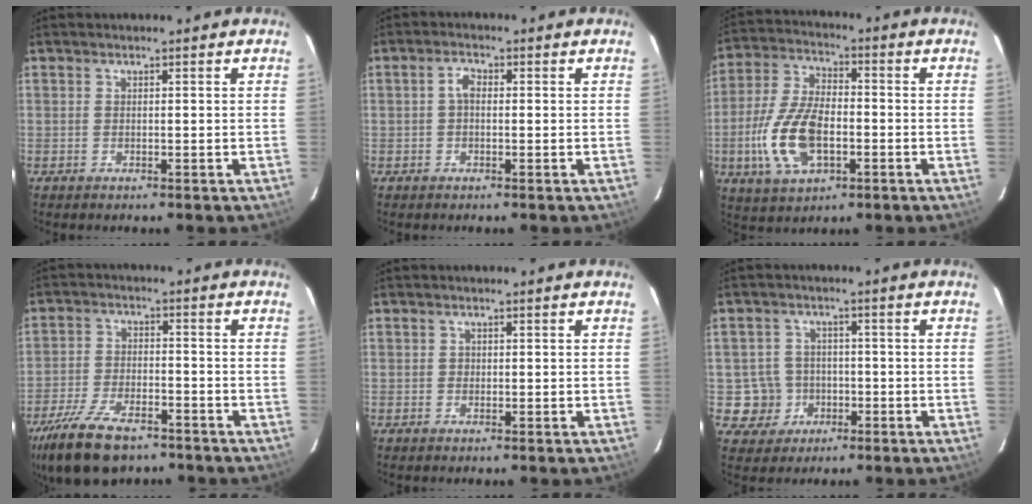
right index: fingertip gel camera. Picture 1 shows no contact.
{"total": 2.2, "force": [0.0, 1.3, 1.7], "torque": [-0.036, 0.010, -0.002]}
{"total": 14.5, "force": [-3.9, 7.4, 11.8], "torque": [-0.258, 0.001, -0.069]}
{"total": 15.4, "force": [-11.0, 6.6, 8.5], "torque": [-0.198, -0.026, -0.195]}
{"total": 0.6, "force": [-0.2, 0.6, 0.0], "torque": [0.003, 0.001, -0.003]}
{"total": 6.1, "force": [-1.6, 5.8, 0.4], "torque": [-0.022, 0.026, -0.020]}